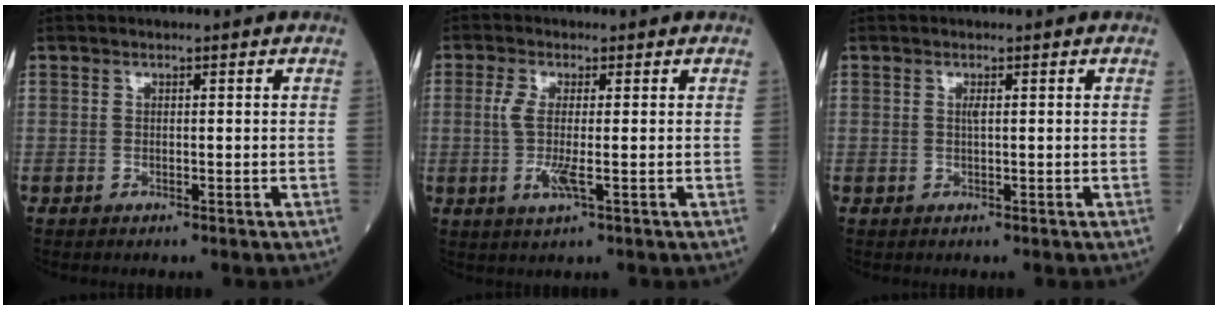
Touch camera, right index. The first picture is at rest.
{"total": 4.5, "force": [-0.5, 0.5, 4.4], "torque": [-0.096, -0.010, -0.012]}
{"total": 0.7, "force": [0.2, 0.0, 0.7], "torque": [-0.016, -0.001, 0.001]}